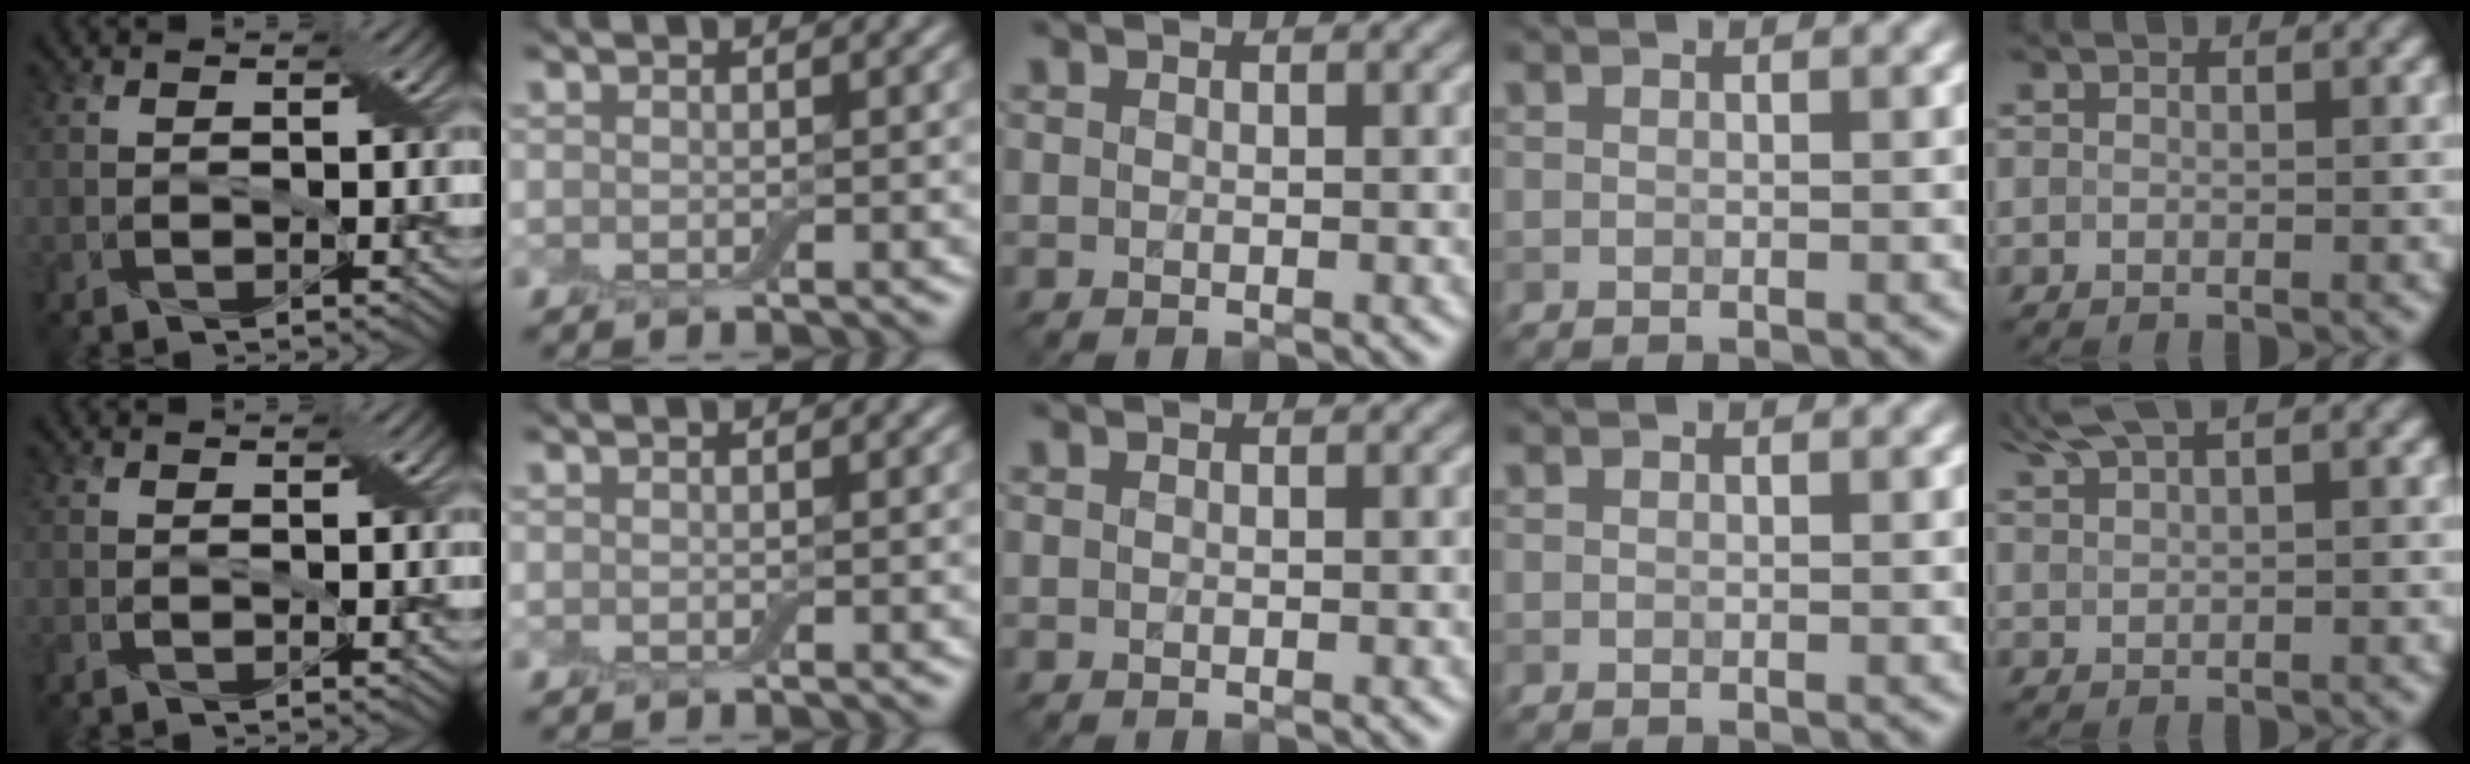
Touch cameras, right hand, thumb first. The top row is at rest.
{"thumb": {"total": 0.6, "force": [-0.2, 0.3, 0.4], "torque": [-0.010, -0.001, -0.003]}, "little": {"total": 3.0, "force": [2.5, 0.2, 1.6], "torque": [-0.037, 0.019, 0.053]}}